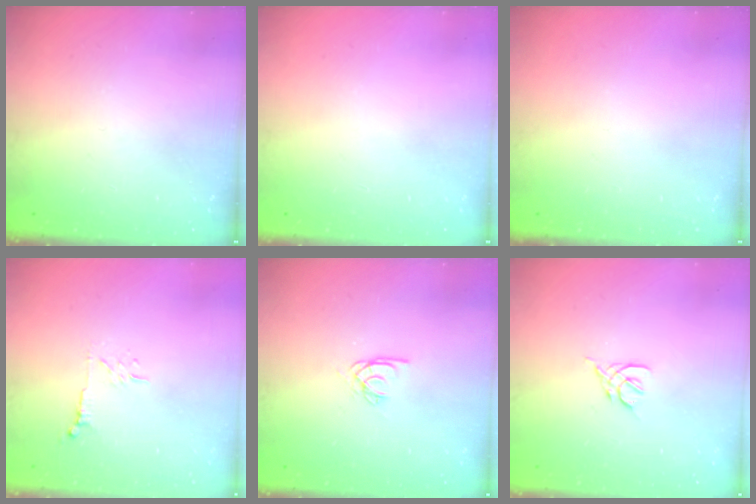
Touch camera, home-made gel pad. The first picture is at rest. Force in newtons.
{"total": 0.0}
{"total": 0.0}
{"total": 5.4, "press": 5.3, "slide": 0.7}
{"total": 2.6, "press": 2.6, "slide": 0.1}
{"total": 2.4, "press": 2.3, "slide": 0.6}